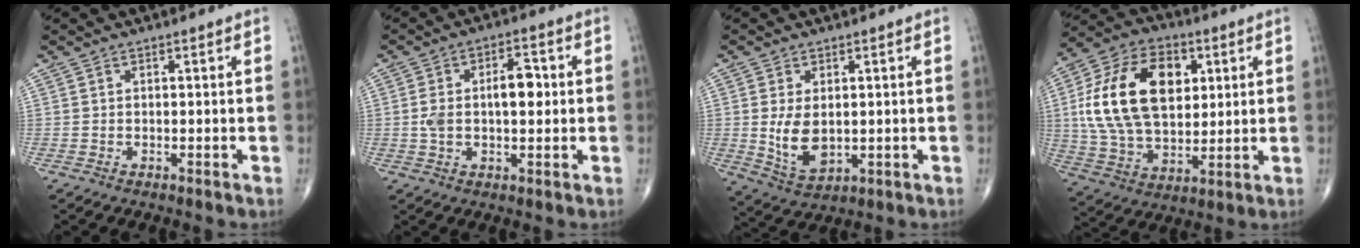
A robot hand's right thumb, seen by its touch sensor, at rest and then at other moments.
{"total": 8.6, "force": [0.6, 4.3, 7.4], "torque": [-0.125, 0.019, 0.010]}
{"total": 7.6, "force": [0.2, 4.6, 6.0], "torque": [-0.104, -0.015, 0.018]}
{"total": 22.1, "force": [4.5, 13.8, 16.6], "torque": [-0.289, 0.000, 0.082]}